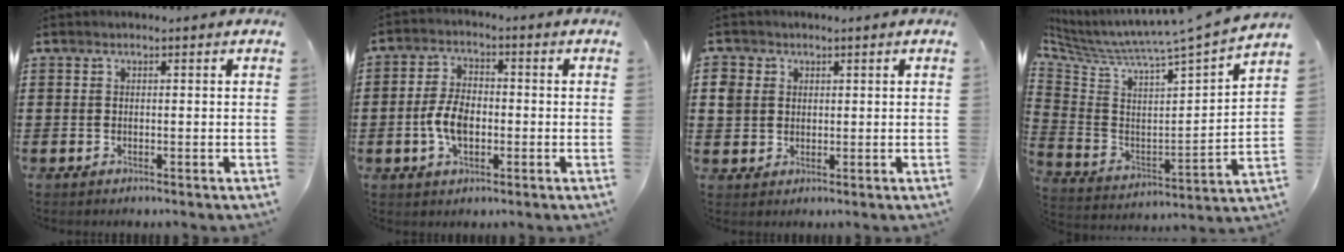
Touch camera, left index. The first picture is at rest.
{"total": 6.0, "force": [-1.2, 3.3, 4.8], "torque": [-0.105, 0.003, -0.027]}
{"total": 3.0, "force": [0.9, 2.8, 0.4], "torque": [-0.021, 0.012, 0.015]}
{"total": 4.4, "force": [4.0, -0.6, 1.6], "torque": [-0.059, -0.059, 0.057]}